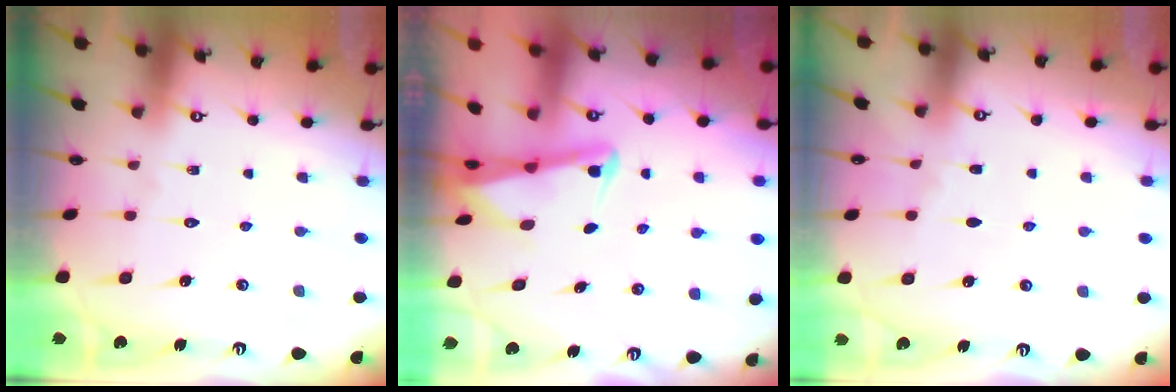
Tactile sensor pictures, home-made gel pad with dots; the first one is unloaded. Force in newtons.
{"total": 2.5, "press": 2.5, "slide": 0.4}
{"total": 0.7, "press": 0.7, "slide": 0.2}